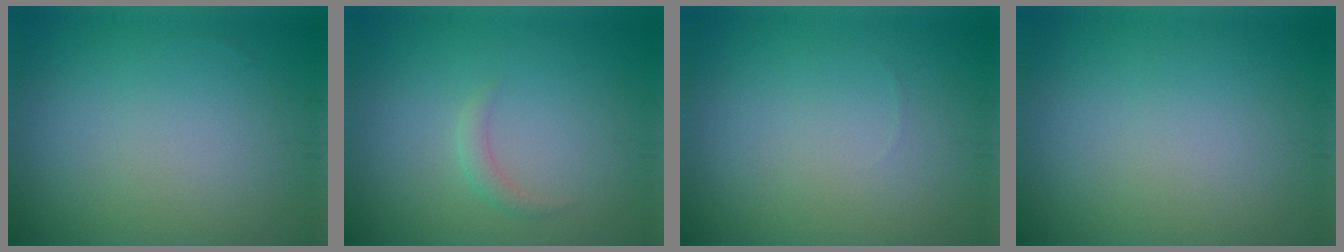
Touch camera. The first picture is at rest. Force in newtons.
{"total": 1.1, "press": 1.1, "slide": 0.1}
{"total": 0.0}
{"total": 0.0}